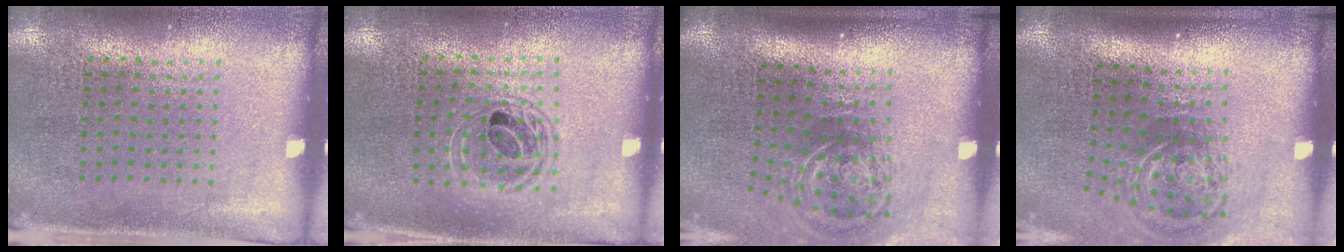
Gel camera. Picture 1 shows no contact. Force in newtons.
{"total": 1.4, "press": 1.3, "slide": 0.7}
{"total": 2.1, "press": 1.3, "slide": 1.7}
{"total": 2.1, "press": 1.3, "slide": 1.7}